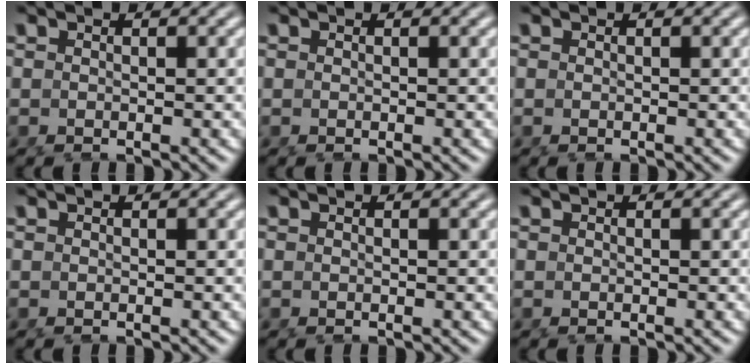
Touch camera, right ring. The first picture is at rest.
{"total": 0.0}
{"total": 0.0}
{"total": 0.0}
{"total": 0.0}
{"total": 0.0}